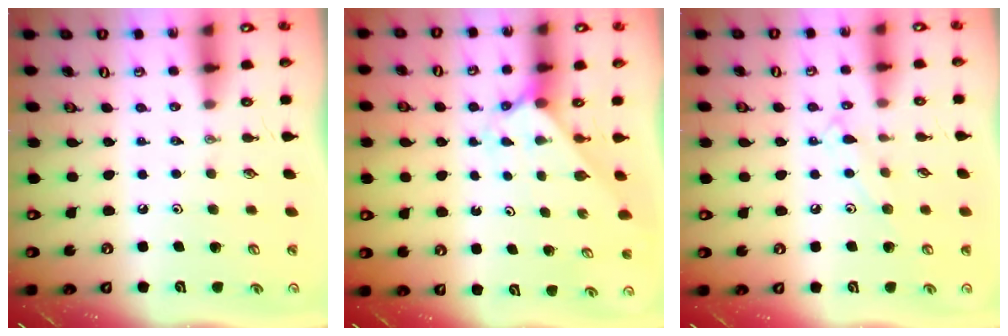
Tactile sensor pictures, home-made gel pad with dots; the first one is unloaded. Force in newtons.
{"total": 2.3, "press": 2.3, "slide": 0.1}
{"total": 7.5, "press": 7.4, "slide": 0.6}